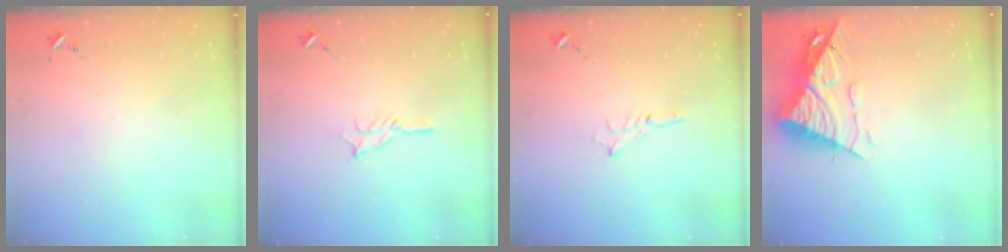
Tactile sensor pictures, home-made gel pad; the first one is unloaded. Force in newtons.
{"total": 5.6, "press": 5.6, "slide": 0.5}
{"total": 4.0, "press": 3.9, "slide": 0.4}
{"total": 12.3, "press": 12.2, "slide": 1.3}